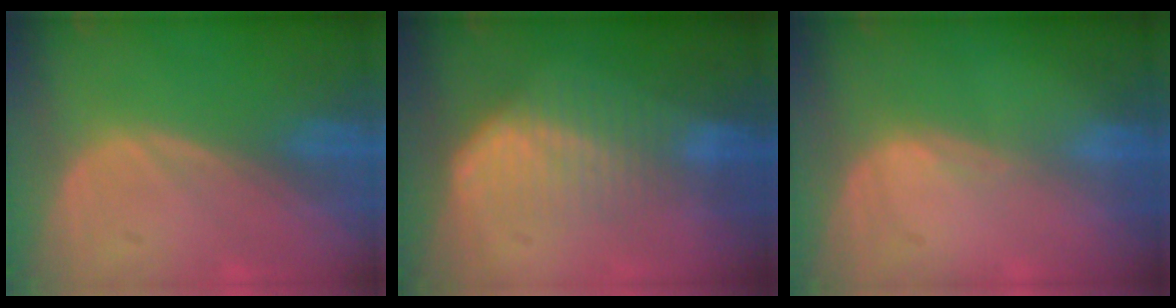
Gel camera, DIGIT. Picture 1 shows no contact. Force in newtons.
{"total": 6.8, "press": 6.1, "slide": 3.1}
{"total": 0.6, "press": 0.5, "slide": 0.4}